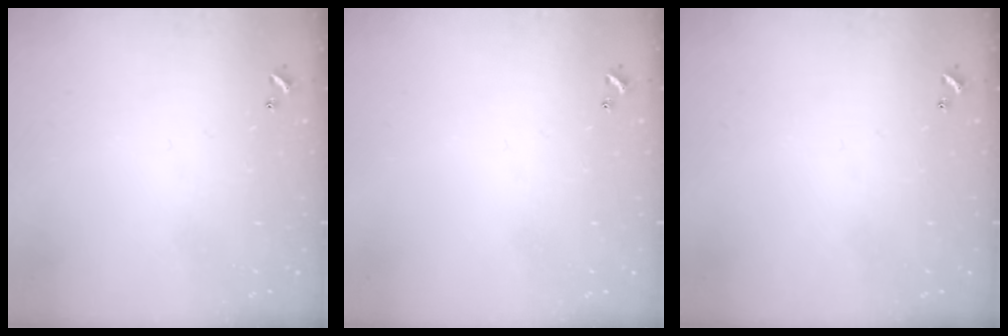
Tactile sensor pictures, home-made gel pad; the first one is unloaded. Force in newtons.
{"total": 0.0}
{"total": 0.0}